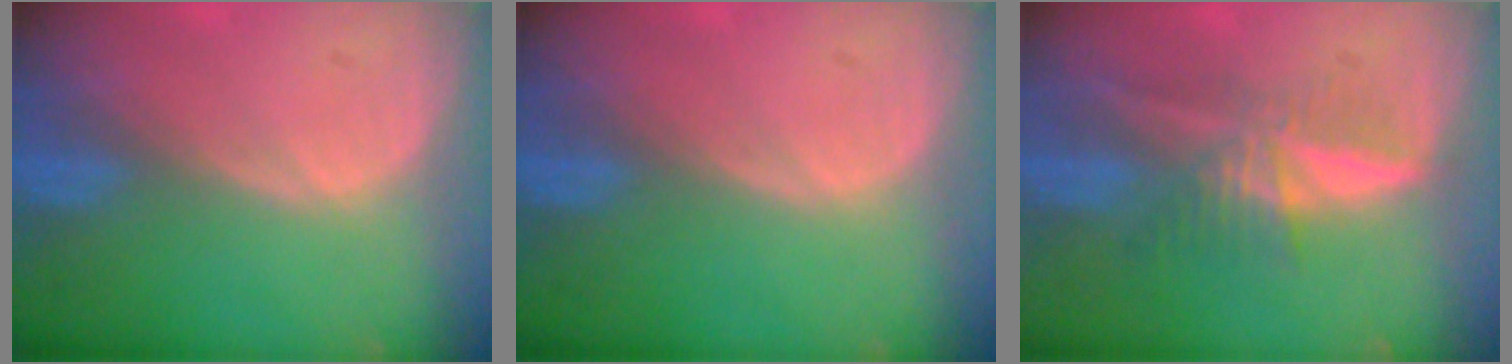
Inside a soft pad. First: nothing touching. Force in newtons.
{"total": 0.0}
{"total": 5.9, "press": 5.5, "slide": 2.2}